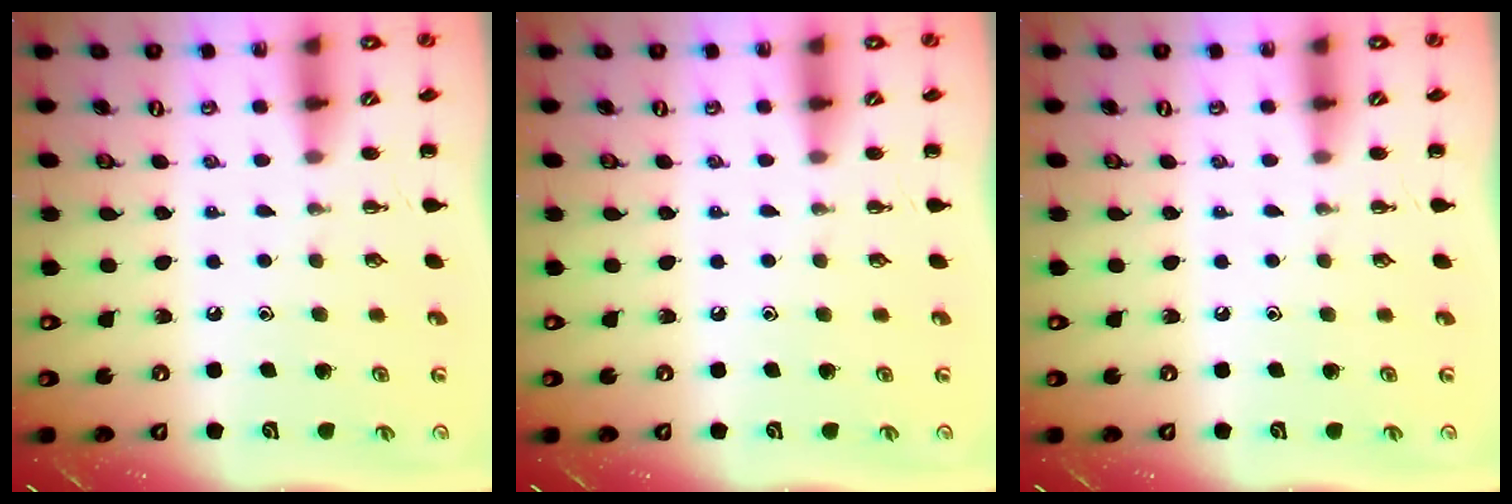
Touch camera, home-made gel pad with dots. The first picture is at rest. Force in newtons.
{"total": 0.0}
{"total": 0.0}